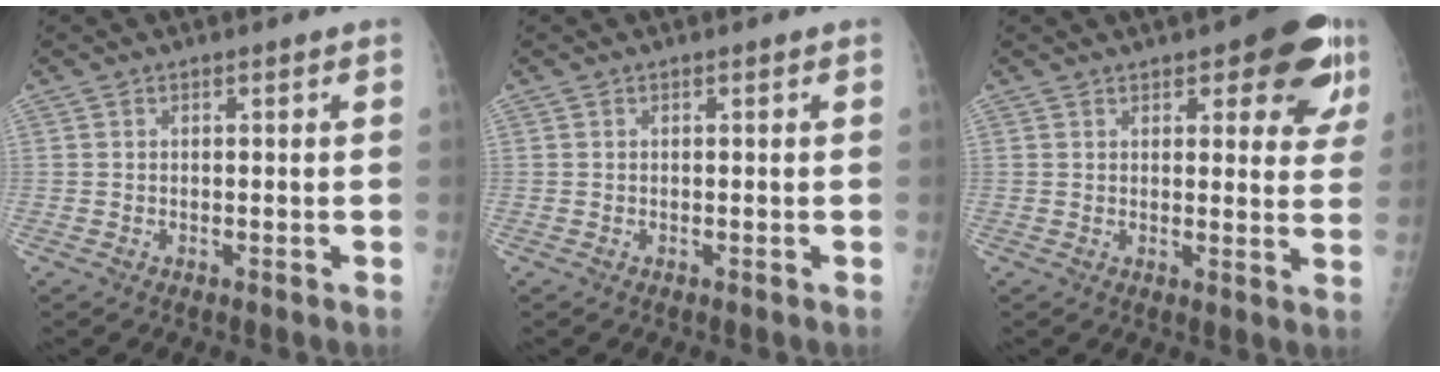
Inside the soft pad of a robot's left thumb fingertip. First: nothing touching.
{"total": 0.0}
{"total": 15.9, "force": [9.2, 5.3, 11.8], "torque": [-0.111, -0.043, 0.110]}